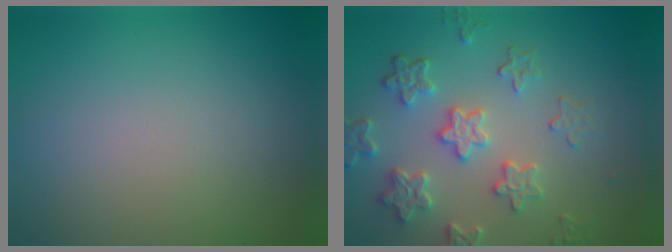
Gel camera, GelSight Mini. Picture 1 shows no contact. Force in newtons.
{"total": 4.8, "press": 4.1, "slide": 2.5}